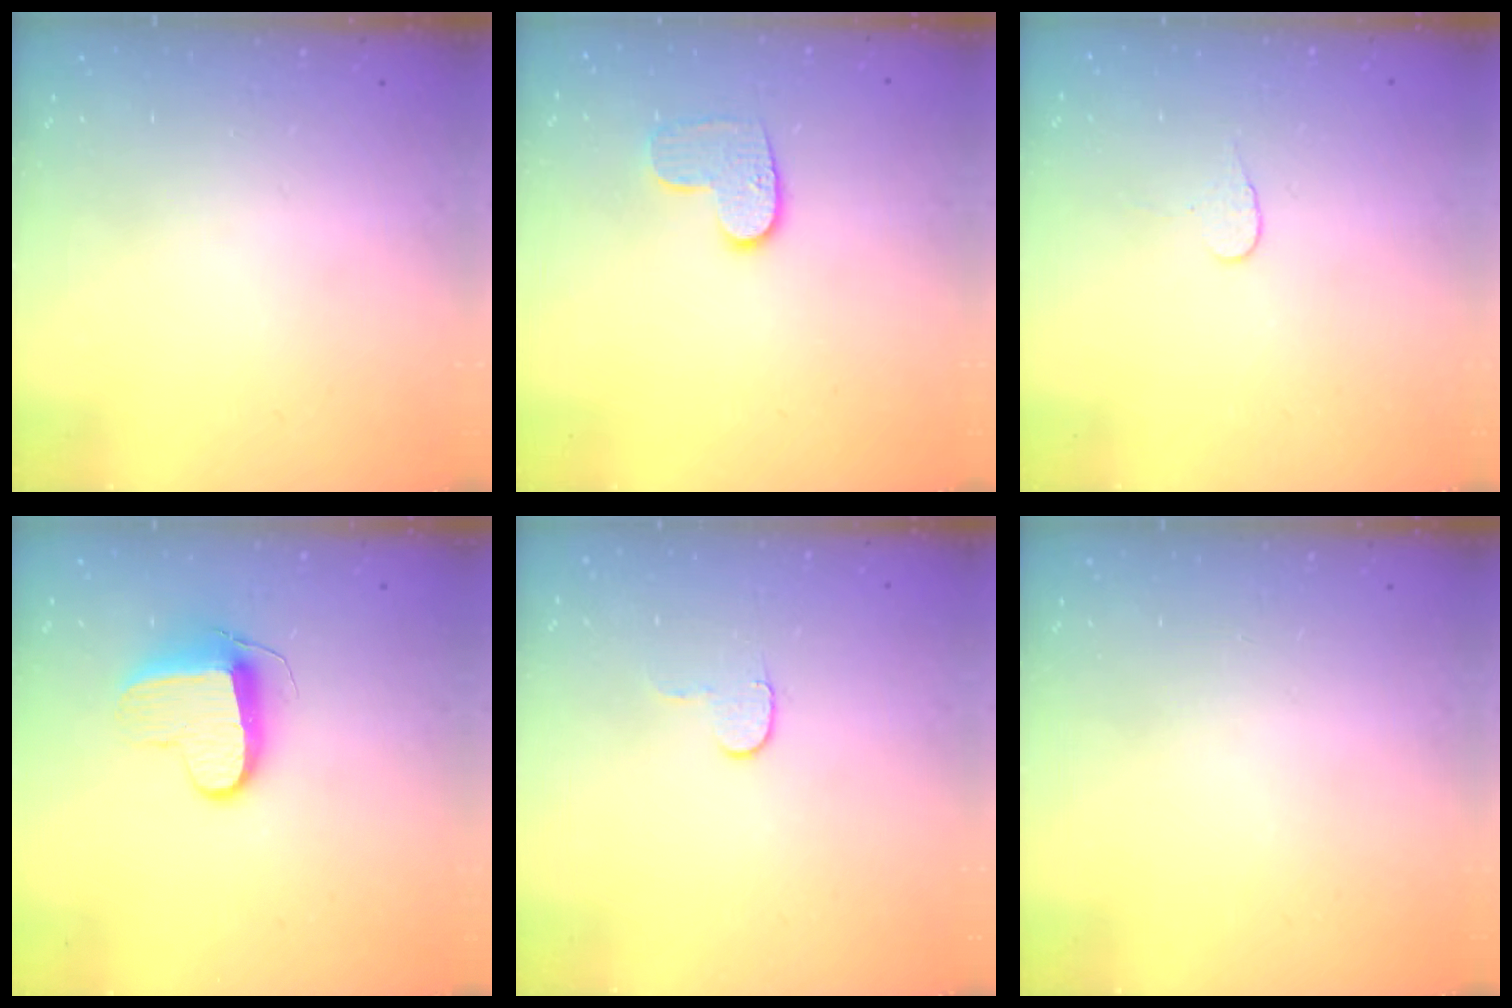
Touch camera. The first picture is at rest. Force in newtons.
{"total": 8.0, "press": 8.0, "slide": 0.3}
{"total": 3.7, "press": 3.7, "slide": 0.4}
{"total": 9.2, "press": 9.2, "slide": 0.3}
{"total": 4.7, "press": 4.7, "slide": 0.5}
{"total": 0.0}